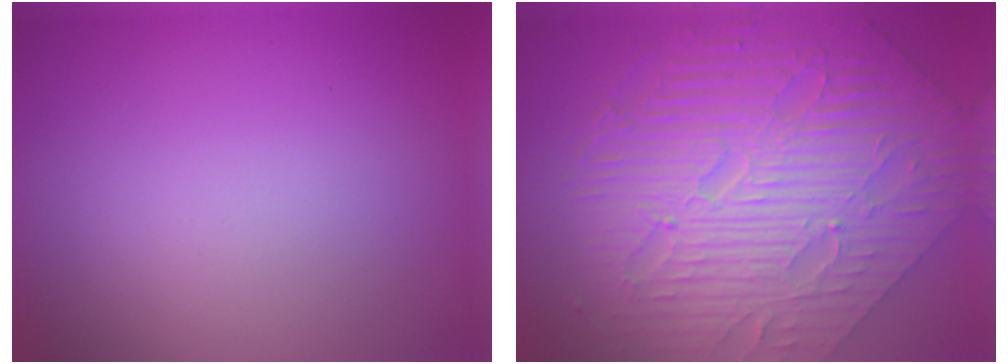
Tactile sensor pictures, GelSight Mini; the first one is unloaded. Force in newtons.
{"total": 10.4, "press": 7.1, "slide": 7.6}